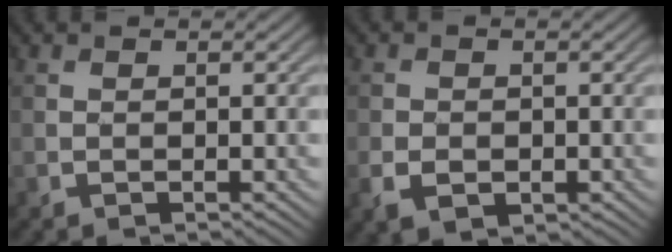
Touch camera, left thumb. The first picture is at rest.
{"total": 3.6, "force": [-1.4, 2.5, 2.1], "torque": [-0.047, -0.011, -0.029]}